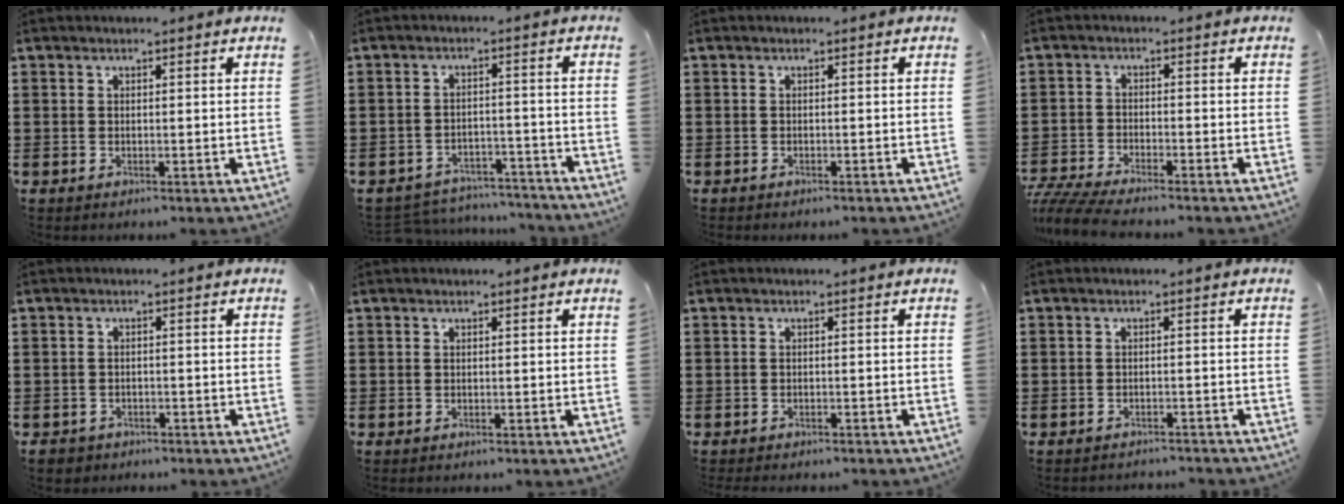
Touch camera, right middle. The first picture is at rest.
{"total": 4.4, "force": [-4.3, 0.7, 0.1], "torque": [-0.005, 0.008, -0.091]}
{"total": 0.5, "force": [-0.5, 0.1, 0.0], "torque": [-0.002, 0.000, -0.011]}
{"total": 4.7, "force": [-4.5, 0.4, 1.3], "torque": [-0.043, -0.009, -0.095]}
{"total": 1.5, "force": [-1.3, 0.7, -0.1], "torque": [-0.004, 0.004, -0.030]}
{"total": 0.0}
{"total": 0.9, "force": [-0.9, 0.2, 0.0], "torque": [-0.002, 0.002, -0.021]}
{"total": 1.4, "force": [-1.4, 0.1, 0.0], "torque": [-0.004, 0.003, -0.031]}